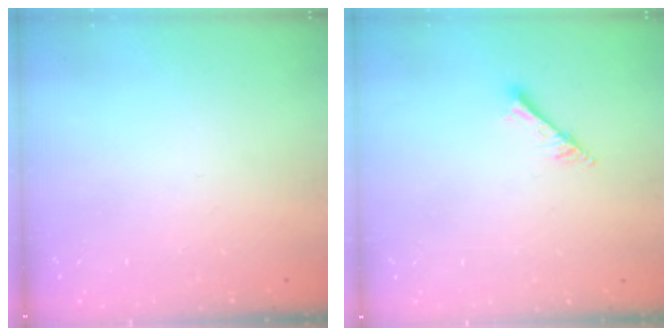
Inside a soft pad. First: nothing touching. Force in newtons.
{"total": 2.8, "press": 2.8, "slide": 0.2}